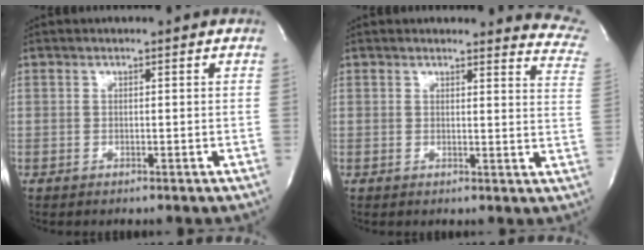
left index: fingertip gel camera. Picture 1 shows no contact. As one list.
[{"total": 9.8, "force": [9.6, 1.3, 1.4], "torque": [0.017, -0.091, 0.059]}]